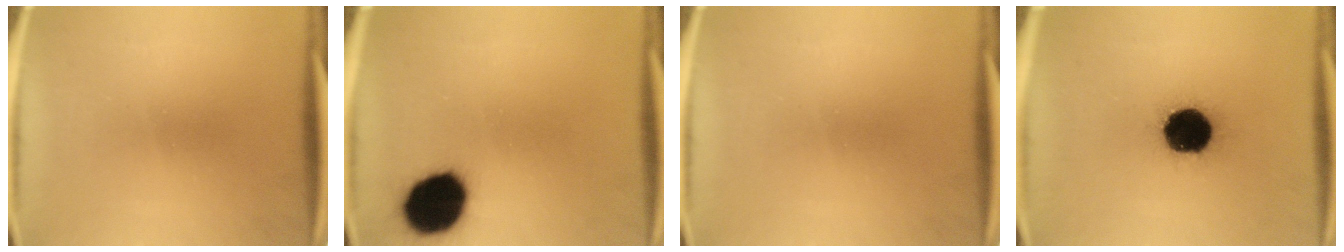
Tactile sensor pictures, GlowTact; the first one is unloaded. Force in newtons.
{"total": 16.7}
{"total": 0.0}
{"total": 19.7}